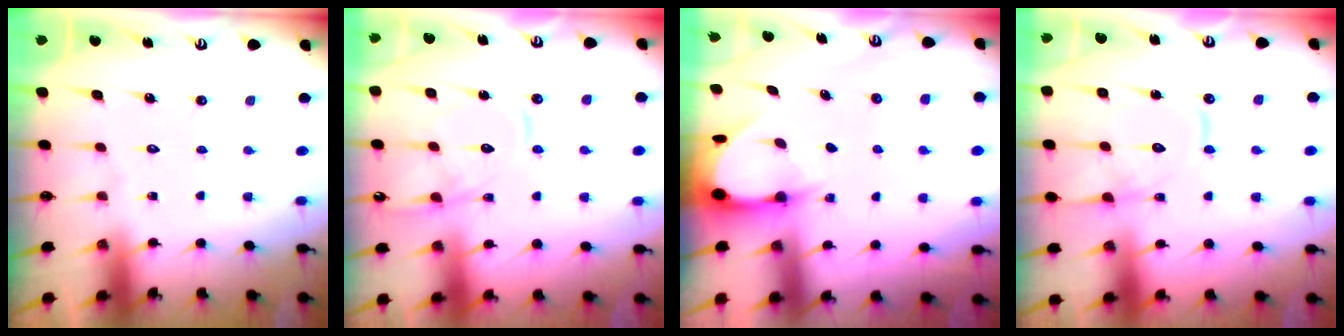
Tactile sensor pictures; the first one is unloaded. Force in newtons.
{"total": 13.0, "press": 12.9, "slide": 1.3}
{"total": 3.3, "press": 3.3, "slide": 0.4}
{"total": 12.2, "press": 12.2, "slide": 1.1}